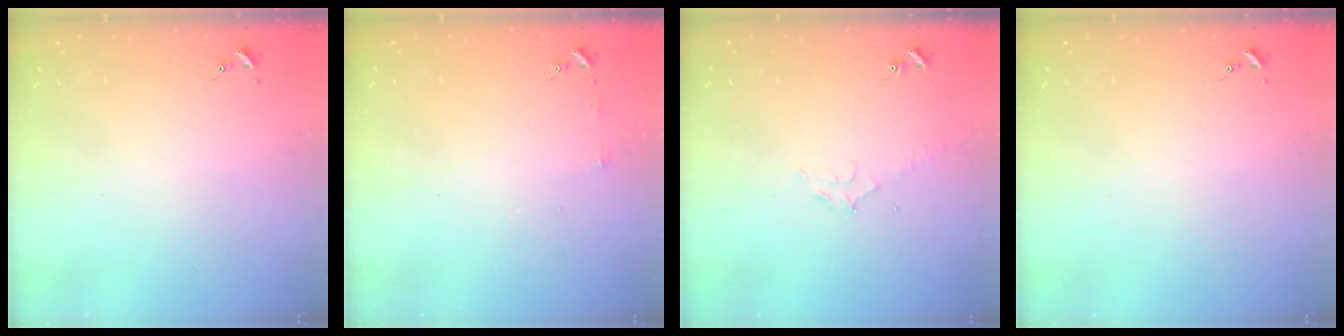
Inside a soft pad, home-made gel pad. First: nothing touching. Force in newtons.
{"total": 3.0, "press": 3.0, "slide": 0.3}
{"total": 6.6, "press": 6.6, "slide": 0.8}
{"total": 0.0}